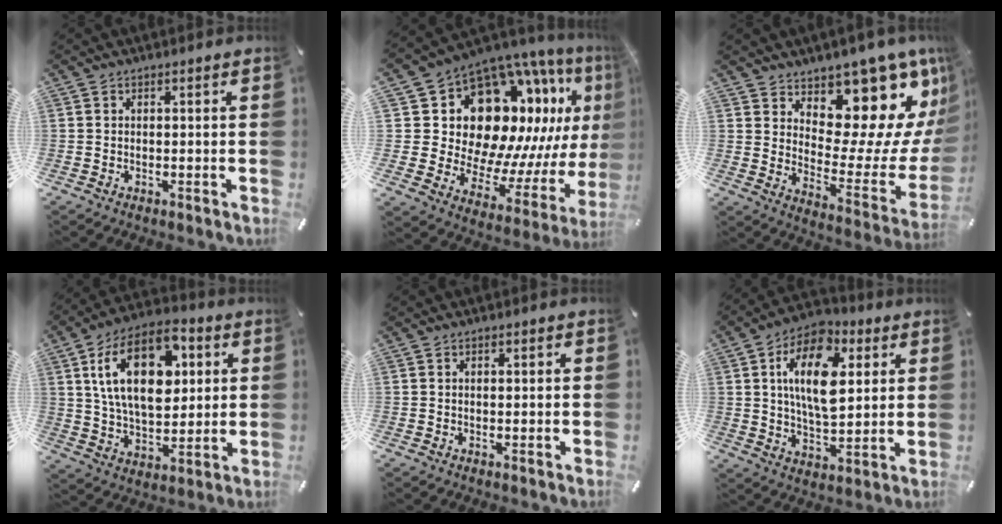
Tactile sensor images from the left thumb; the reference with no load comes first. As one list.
[{"total": 19.4, "force": [9.2, 13.4, 10.6], "torque": [-0.167, -0.108, 0.183]}, {"total": 13.8, "force": [10.6, 6.6, 6.1], "torque": [-0.049, -0.122, 0.169]}, {"total": 19.7, "force": [6.0, 11.9, 14.5], "torque": [-0.283, 0.000, 0.099]}, {"total": 0.7, "force": [0.2, 0.4, 0.6], "torque": [-0.012, 0.003, 0.003]}, {"total": 16.2, "force": [5.1, 9.4, 12.2], "torque": [-0.219, -0.008, 0.085]}]